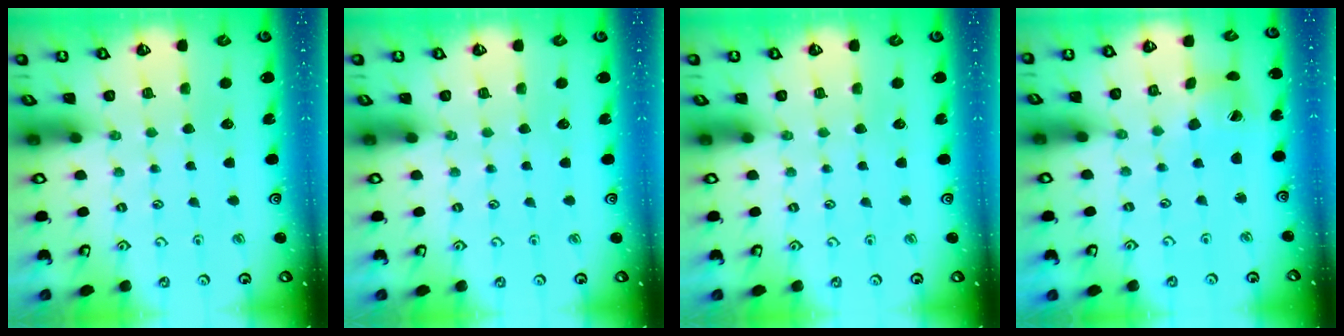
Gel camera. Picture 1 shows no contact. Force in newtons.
{"total": 0.0}
{"total": 0.0}
{"total": 4.1, "press": 4.1, "slide": 0.5}